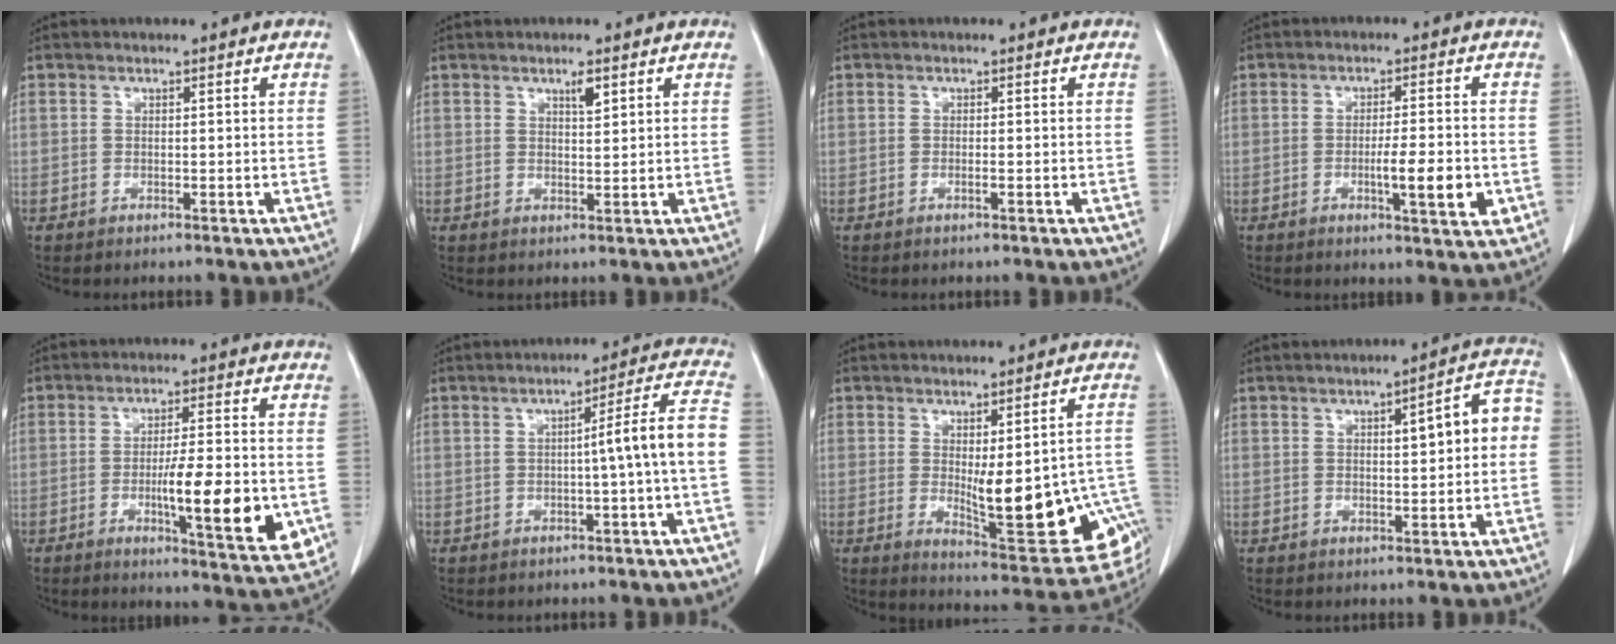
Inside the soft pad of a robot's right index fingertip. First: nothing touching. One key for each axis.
{"total": 2.1, "fx": 1.2, "fy": 0.4, "fz": 1.6, "tx": -0.029, "ty": -0.003, "tz": 0.022}
{"total": 0.5, "fx": -0.3, "fy": -0.1, "fz": 0.4, "tx": -0.009, "ty": 0.000, "tz": -0.005}
{"total": 7.1, "fx": -1.8, "fy": 0.7, "fz": 6.8, "tx": -0.103, "ty": -0.009, "tz": -0.027}
{"total": 13.5, "fx": -3.1, "fy": 1.9, "fz": 13.0, "tx": -0.184, "ty": -0.018, "tz": -0.044}
{"total": 7.9, "fx": -1.2, "fy": -1.5, "fz": 7.7, "tx": -0.101, "ty": 0.016, "tz": -0.017}
{"total": 16.7, "fx": -3.4, "fy": 5.0, "fz": 15.6, "tx": -0.140, "ty": 0.003, "tz": -0.022}
{"total": 7.0, "fx": 0.7, "fy": 1.3, "fz": 6.8, "tx": -0.089, "ty": 0.026, "tz": 0.007}